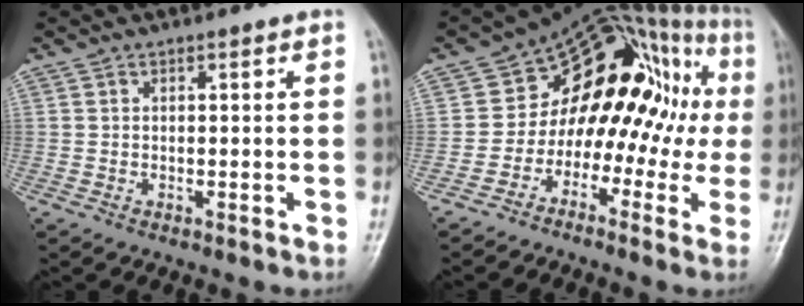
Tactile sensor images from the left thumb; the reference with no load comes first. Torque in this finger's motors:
{"motor_torque": [-0.04, 1.24, 0.06, -0.08, 0.07]}